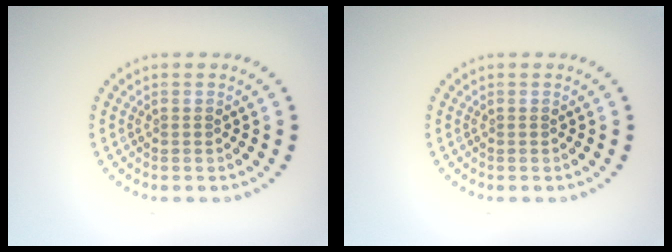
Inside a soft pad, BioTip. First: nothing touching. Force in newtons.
{"total": 0.0}